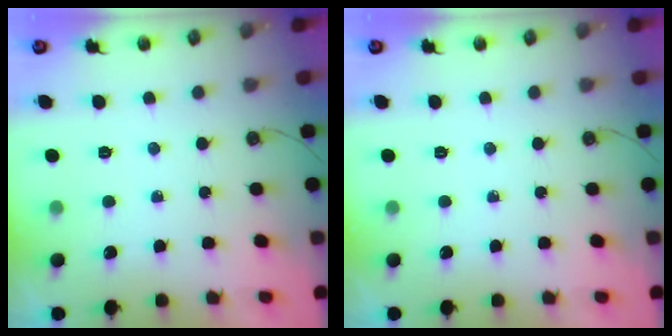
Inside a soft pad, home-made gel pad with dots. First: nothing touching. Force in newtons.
{"total": 0.0}